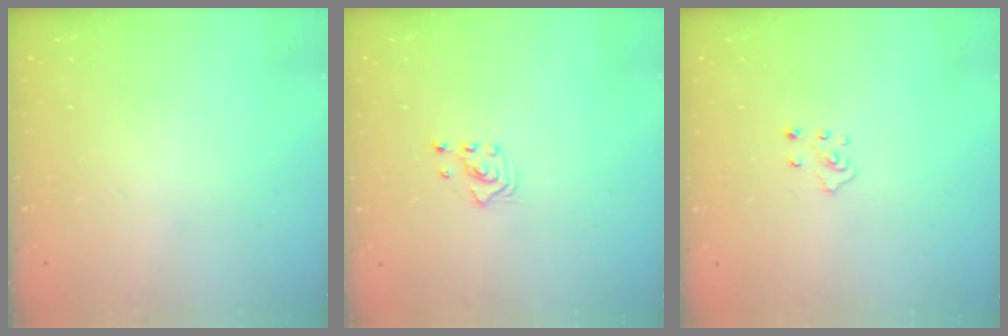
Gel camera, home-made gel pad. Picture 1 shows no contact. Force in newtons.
{"total": 2.5, "press": 2.5, "slide": 0.3}
{"total": 2.7, "press": 2.7, "slide": 0.2}